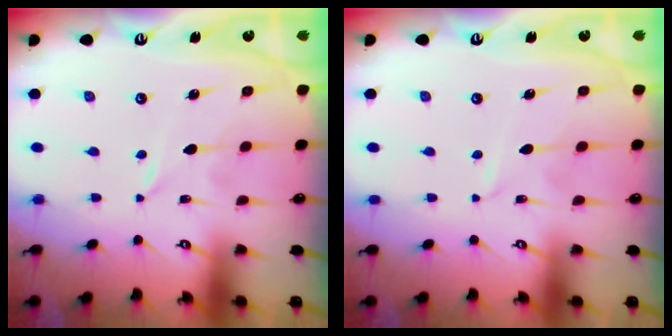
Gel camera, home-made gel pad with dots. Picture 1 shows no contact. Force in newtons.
{"total": 1.7, "press": 1.7, "slide": 0.1}